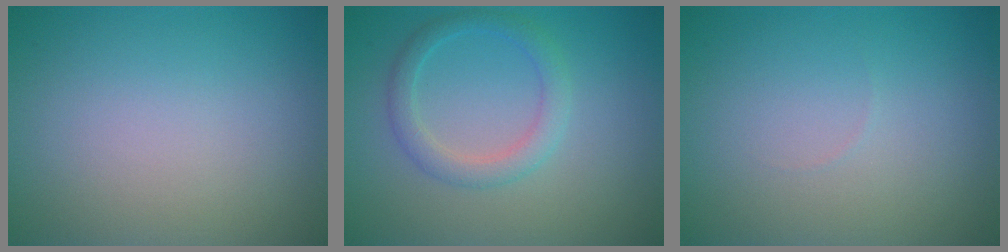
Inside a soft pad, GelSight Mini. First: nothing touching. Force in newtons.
{"total": 2.5, "press": 2.5, "slide": 0.1}
{"total": 0.0}